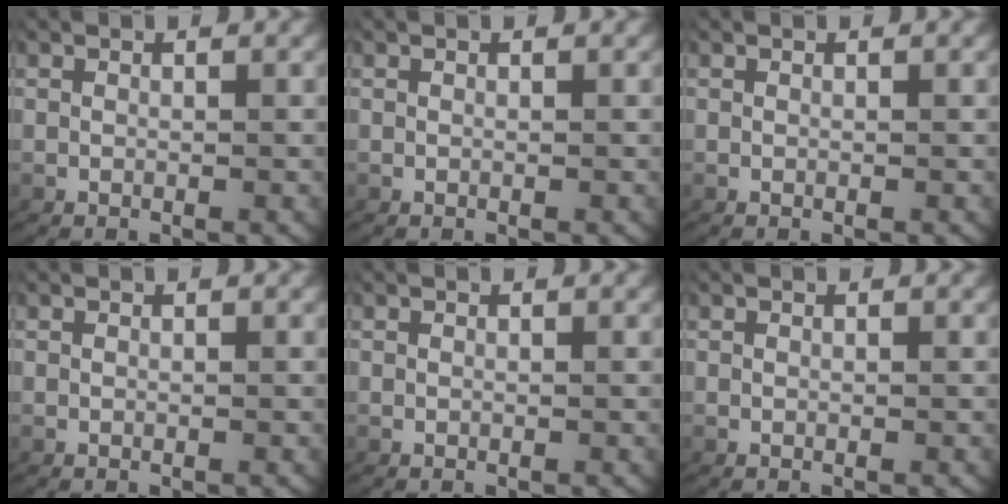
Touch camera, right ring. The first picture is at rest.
{"total": 0.0}
{"total": 0.0}
{"total": 0.0}
{"total": 0.0}
{"total": 0.0}